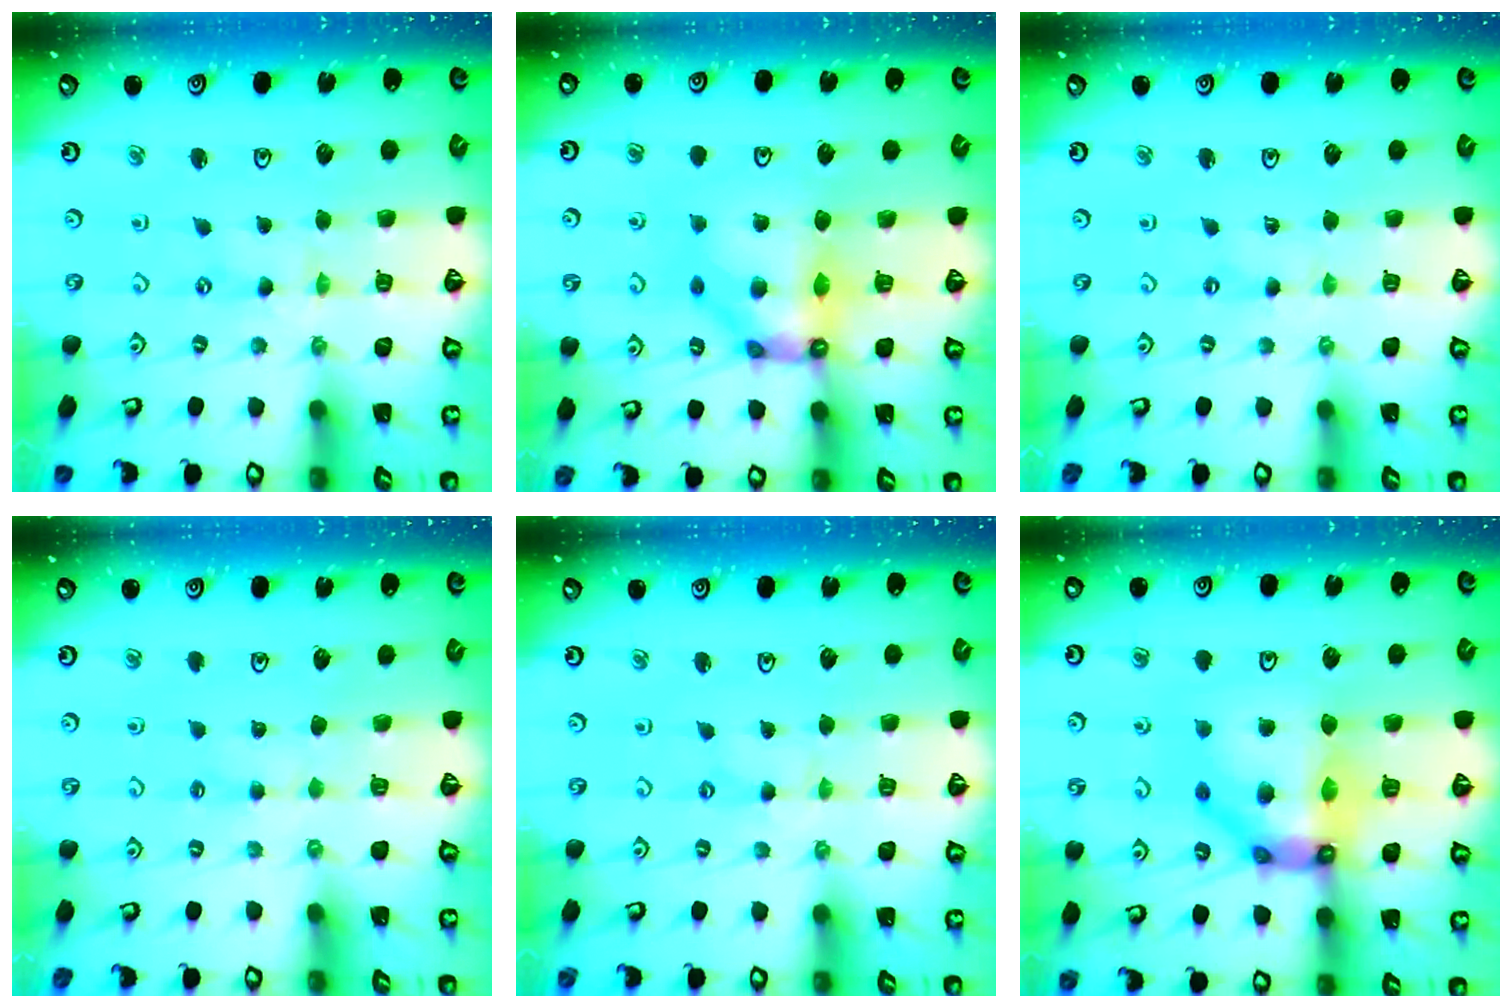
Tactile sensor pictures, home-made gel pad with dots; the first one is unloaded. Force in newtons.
{"total": 10.6, "press": 10.6, "slide": 0.8}
{"total": 0.0}
{"total": 1.6, "press": 1.5, "slide": 0.4}
{"total": 1.7, "press": 1.6, "slide": 0.3}
{"total": 16.3, "press": 16.3, "slide": 1.3}